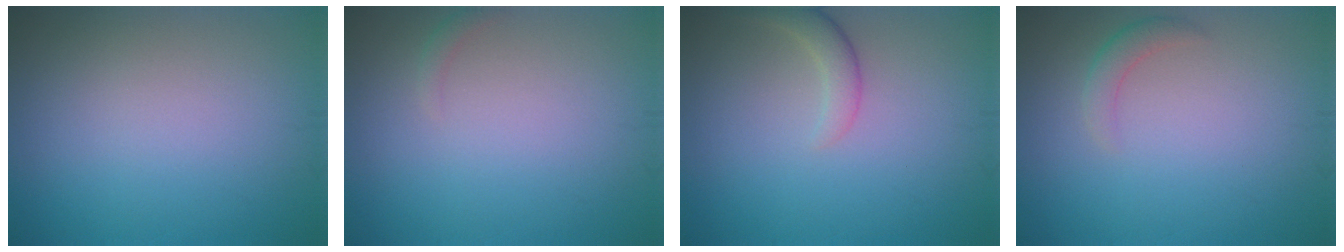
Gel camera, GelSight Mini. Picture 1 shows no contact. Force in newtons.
{"total": 0.7, "press": 0.7, "slide": 0.2}
{"total": 2.0, "press": 2.0, "slide": 0.2}
{"total": 1.5, "press": 1.5, "slide": 0.1}